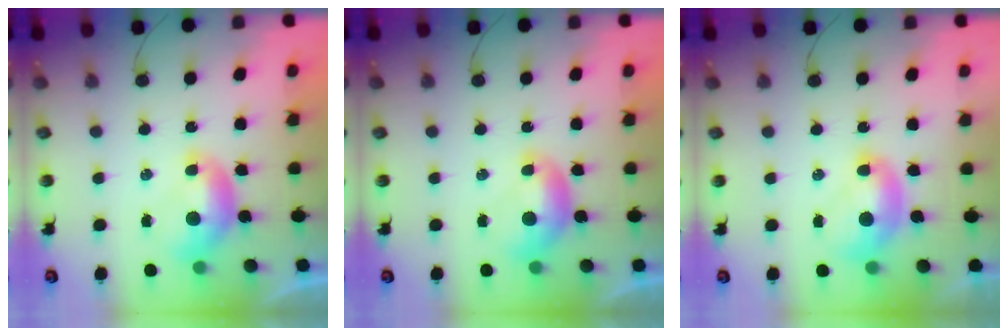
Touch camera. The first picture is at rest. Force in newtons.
{"total": 0.0}
{"total": 1.9, "press": 1.9, "slide": 0.3}